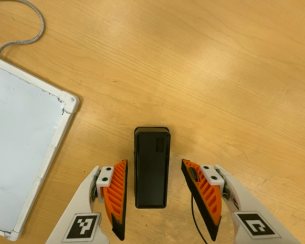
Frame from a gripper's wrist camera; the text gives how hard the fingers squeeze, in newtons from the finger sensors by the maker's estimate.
{"total": 0.0}